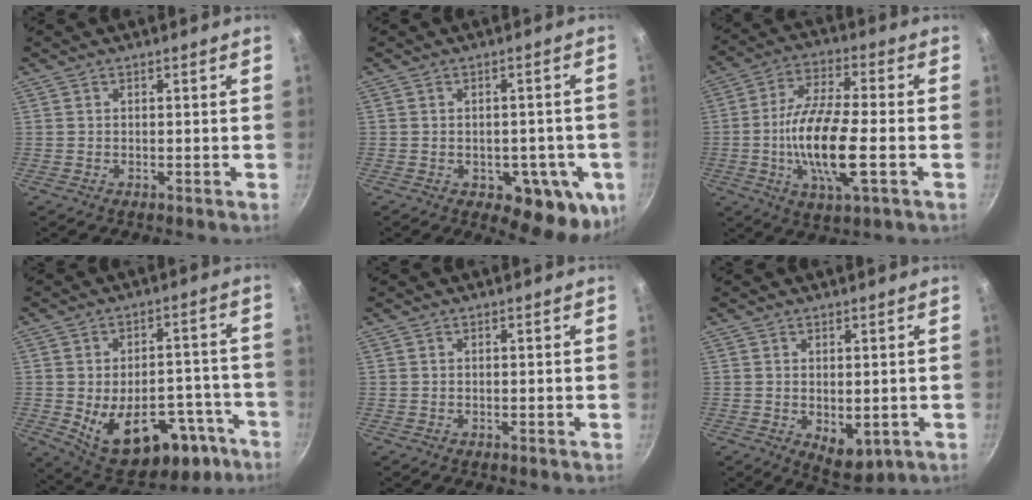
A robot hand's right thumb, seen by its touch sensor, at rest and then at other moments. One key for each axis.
{"total": 13.0, "fx": -3.9, "fy": 6.8, "fz": 10.4, "tx": -0.083, "ty": -0.006, "tz": -0.044}
{"total": 15.3, "fx": -3.2, "fy": 4.8, "fz": 14.2, "tx": -0.271, "ty": 0.016, "tz": -0.068}
{"total": 21.5, "fx": -9.4, "fy": 12.7, "fz": 14.6, "tx": -0.162, "ty": 0.036, "tz": -0.108}
{"total": 0.0}
{"total": 5.7, "fx": -0.5, "fy": 3.4, "fz": 4.5, "tx": -0.051, "ty": -0.014, "tz": 0.004}